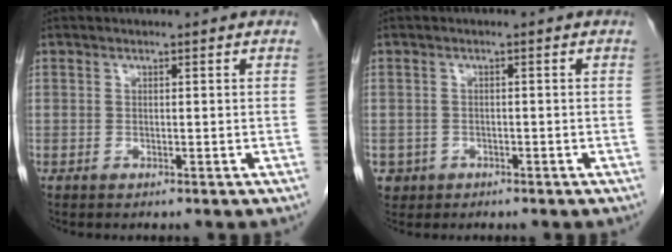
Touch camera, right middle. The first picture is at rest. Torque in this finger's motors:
{"motor_torque": [0.66, -0.68, 0.34, 0.02]}